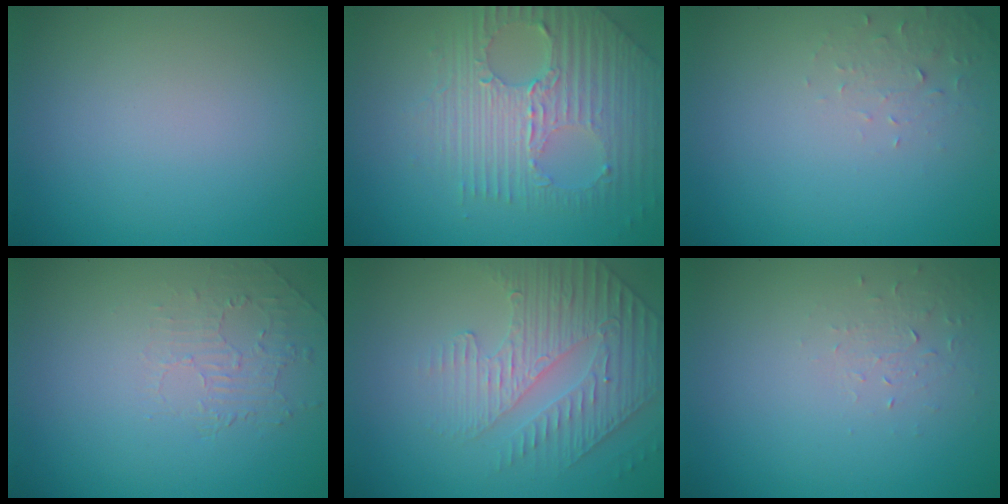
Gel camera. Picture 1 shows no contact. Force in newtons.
{"total": 7.1, "press": 4.8, "slide": 5.2}
{"total": 1.6, "press": 1.6, "slide": 0.4}
{"total": 1.9, "press": 0.3, "slide": 1.9}
{"total": 4.5, "press": 3.5, "slide": 2.9}
{"total": 1.0, "press": 0.4, "slide": 0.9}